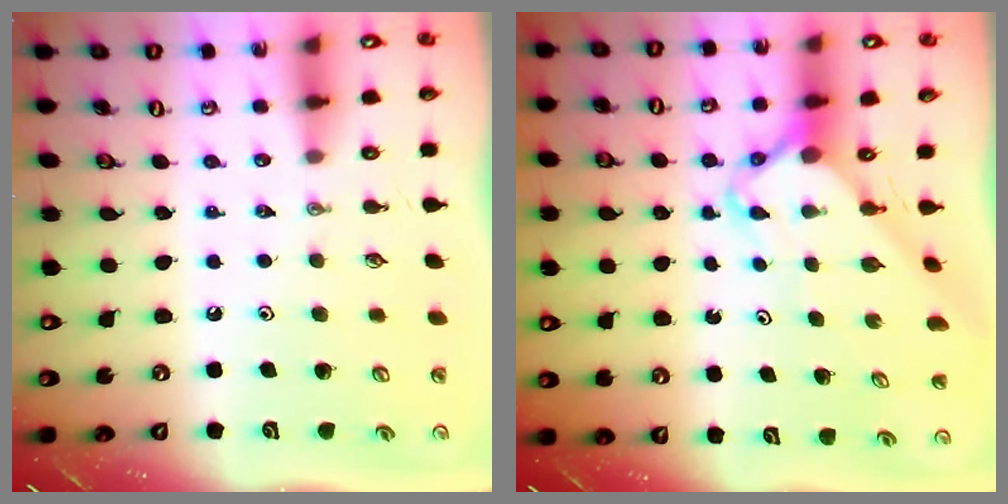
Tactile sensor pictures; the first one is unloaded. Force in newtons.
{"total": 4.1, "press": 4.1, "slide": 0.4}